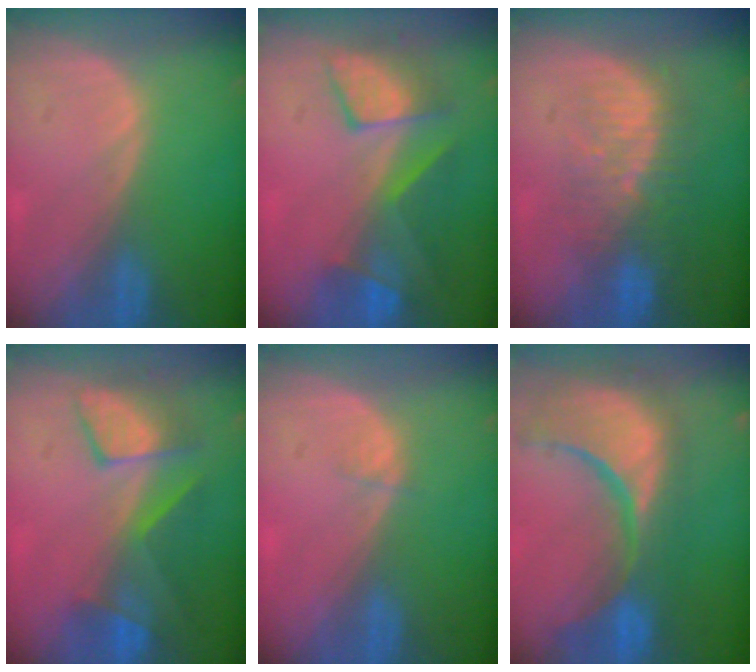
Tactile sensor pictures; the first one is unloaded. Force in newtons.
{"total": 8.1, "press": 7.9, "slide": 1.8}
{"total": 8.7, "press": 8.0, "slide": 3.6}
{"total": 7.8, "press": 7.6, "slide": 1.6}
{"total": 0.8, "press": 0.7, "slide": 0.4}
{"total": 15.3, "press": 12.1, "slide": 9.3}